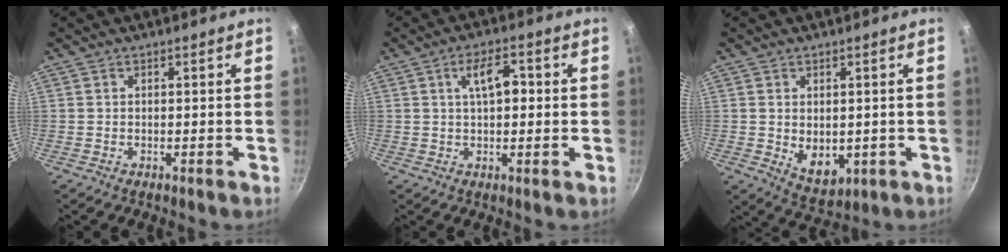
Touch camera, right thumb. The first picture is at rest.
{"total": 6.4, "force": [1.1, 3.0, 5.6], "torque": [-0.081, 0.011, 0.014]}
{"total": 7.0, "force": [-0.2, 4.7, 5.2], "torque": [-0.068, -0.016, 0.013]}